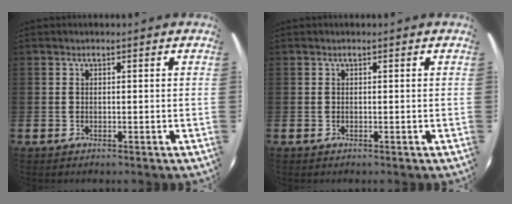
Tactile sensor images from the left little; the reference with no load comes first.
{"total": 0.0}